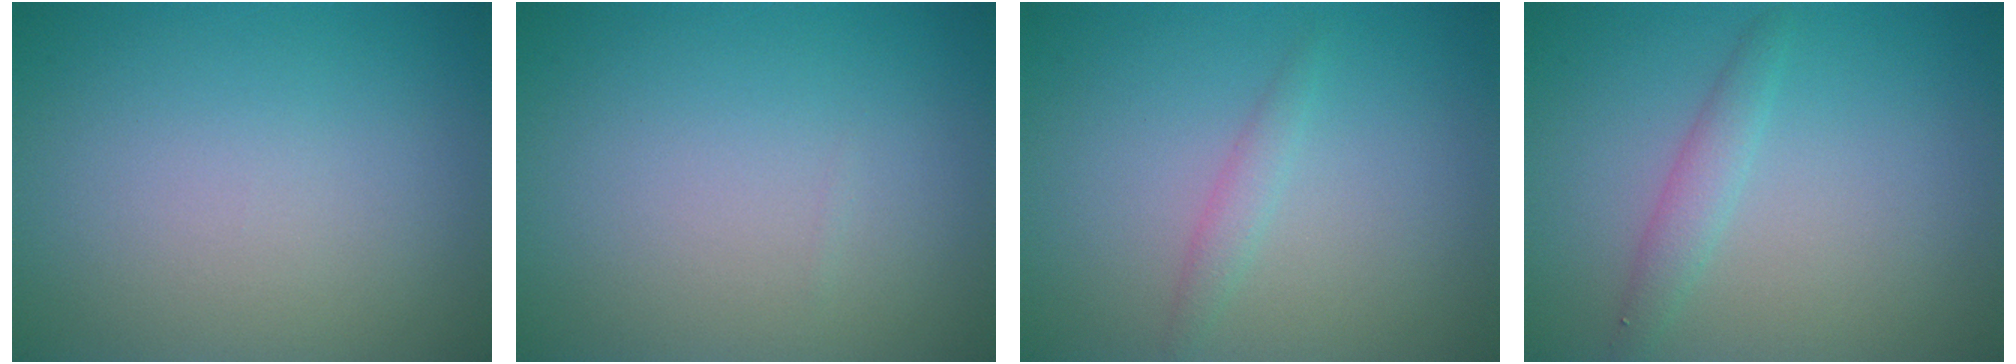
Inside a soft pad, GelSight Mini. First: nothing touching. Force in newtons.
{"total": 0.0}
{"total": 1.2, "press": 1.2, "slide": 0.1}
{"total": 1.6, "press": 1.6, "slide": 0.0}